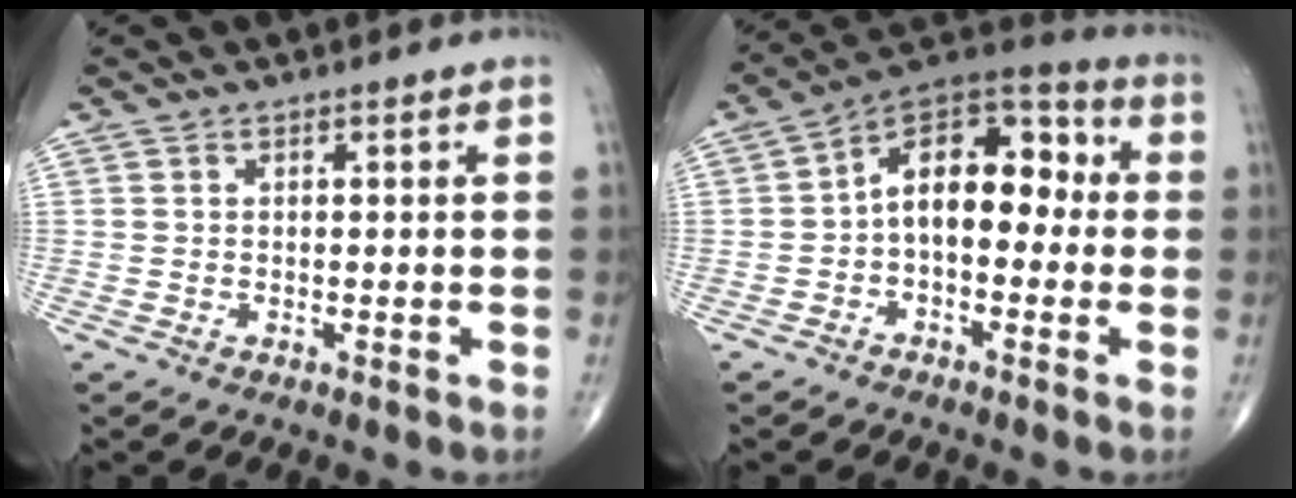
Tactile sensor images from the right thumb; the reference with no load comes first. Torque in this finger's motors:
{"motor_torque": [0.40, 0.51, 0.23, -0.02, 0.14]}